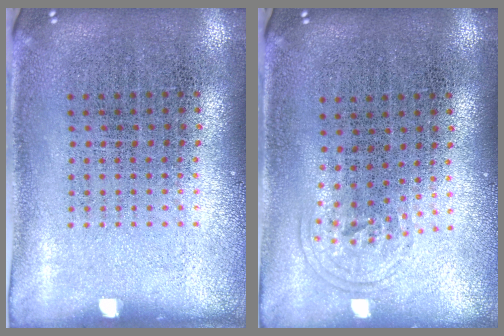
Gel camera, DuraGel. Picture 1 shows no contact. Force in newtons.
{"total": 0.9, "press": 0.6, "slide": 0.6}